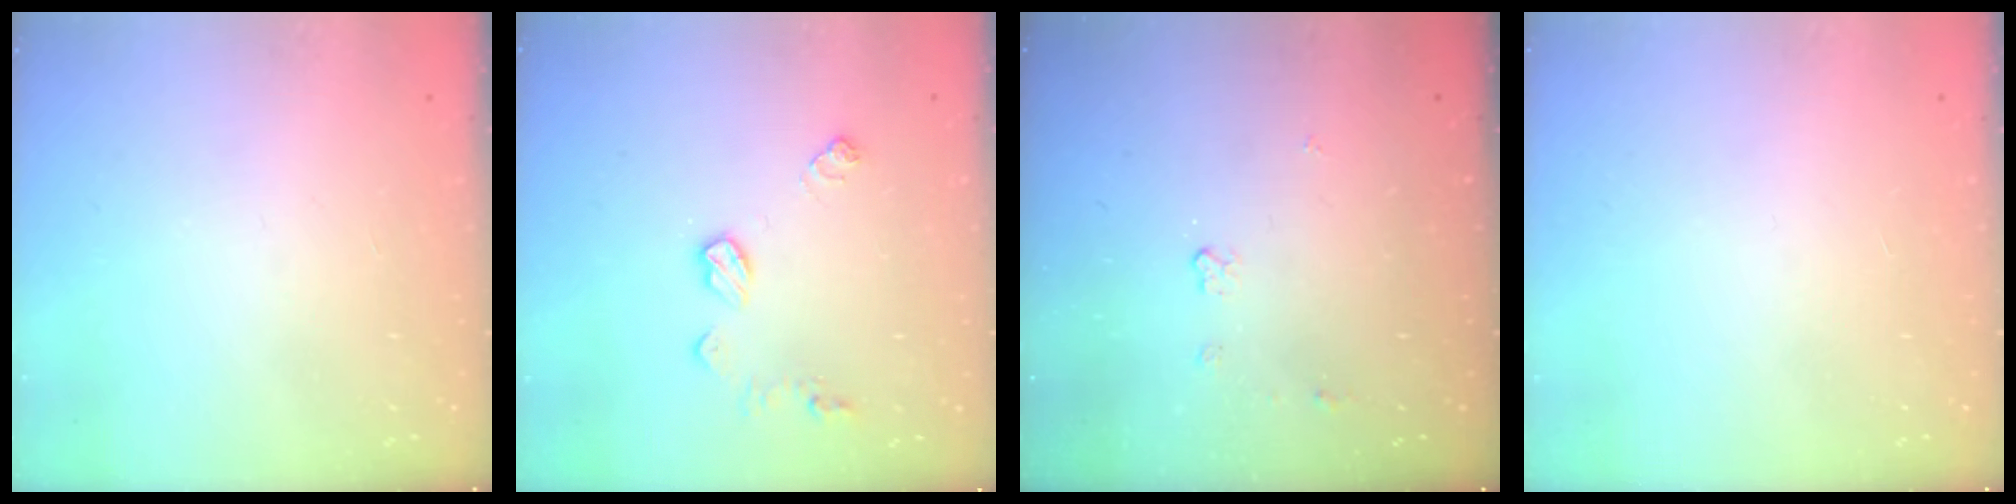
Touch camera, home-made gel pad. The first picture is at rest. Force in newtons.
{"total": 8.2, "press": 8.2, "slide": 0.4}
{"total": 3.6, "press": 3.5, "slide": 0.7}
{"total": 0.0}